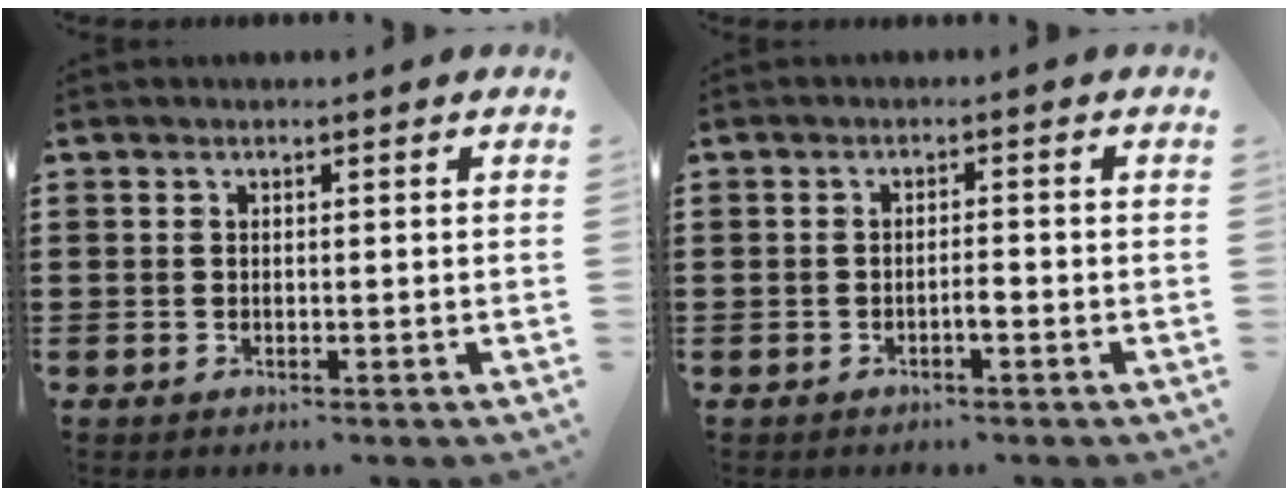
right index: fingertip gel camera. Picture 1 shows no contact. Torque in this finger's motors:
{"motor_torque": [0.65, 0.65, 0.10, 0.04]}